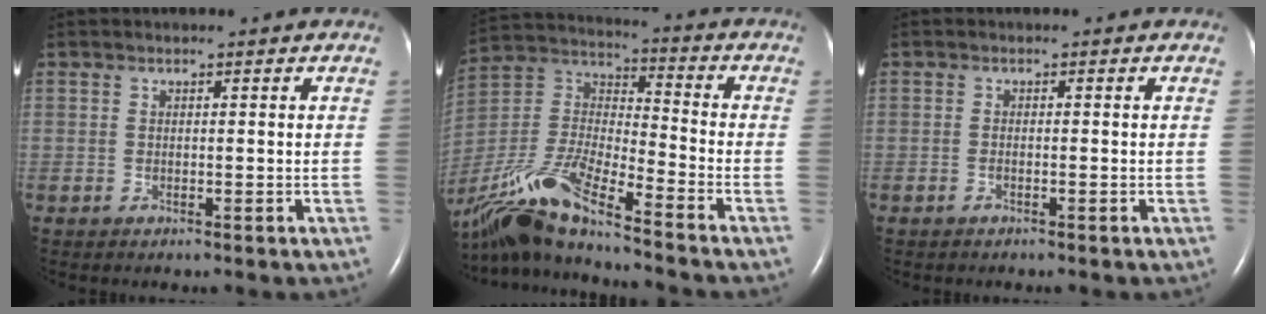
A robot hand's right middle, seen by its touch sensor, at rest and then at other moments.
{"total": 17.6, "force": [-14.2, 1.1, 10.3], "torque": [-0.235, -0.013, -0.272]}
{"total": 0.6, "force": [-0.4, 0.0, 0.4], "torque": [-0.013, 0.000, -0.008]}